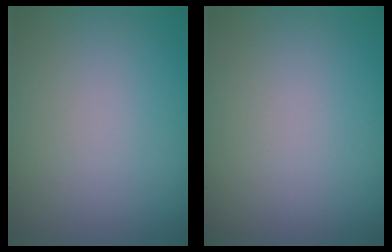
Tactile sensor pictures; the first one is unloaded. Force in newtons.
{"total": 0.0}